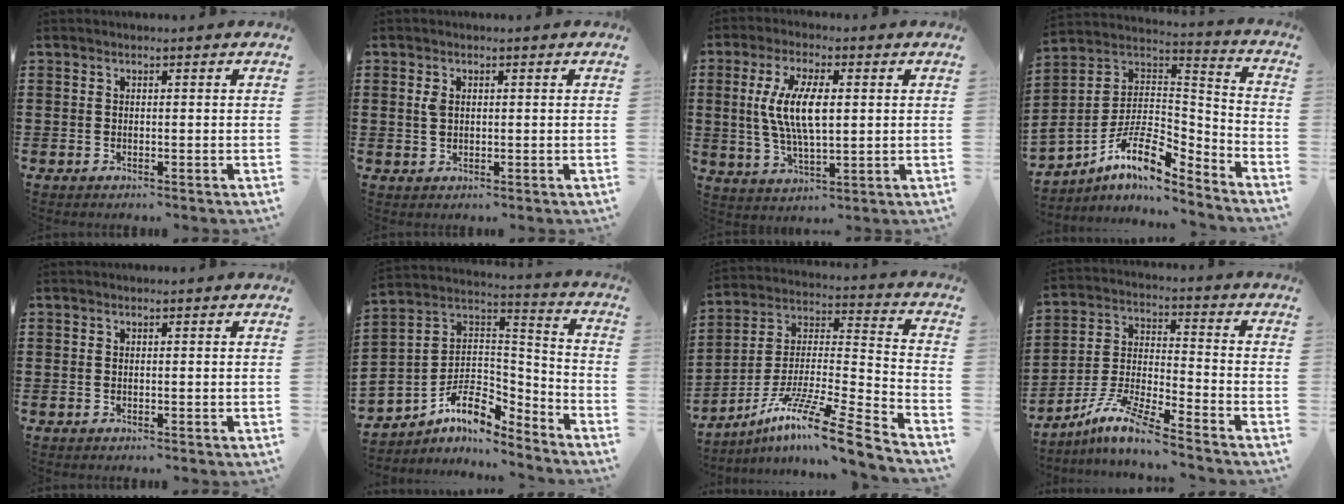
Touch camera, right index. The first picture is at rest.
{"total": 2.0, "force": [0.5, 1.2, 1.5], "torque": [-0.033, 0.007, 0.009]}
{"total": 9.1, "force": [1.0, 3.3, 8.5], "torque": [-0.183, 0.003, 0.012]}
{"total": 9.8, "force": [-6.0, 3.7, 6.8], "torque": [-0.151, -0.009, -0.120]}
{"total": 0.0}
{"total": 7.2, "force": [-4.7, 4.3, 3.4], "torque": [-0.088, -0.017, -0.090]}
{"total": 12.7, "force": [-10.0, 0.1, 7.8], "torque": [-0.137, 0.009, -0.194]}
{"total": 8.4, "force": [-7.3, 0.1, 4.2], "torque": [-0.098, -0.005, -0.149]}